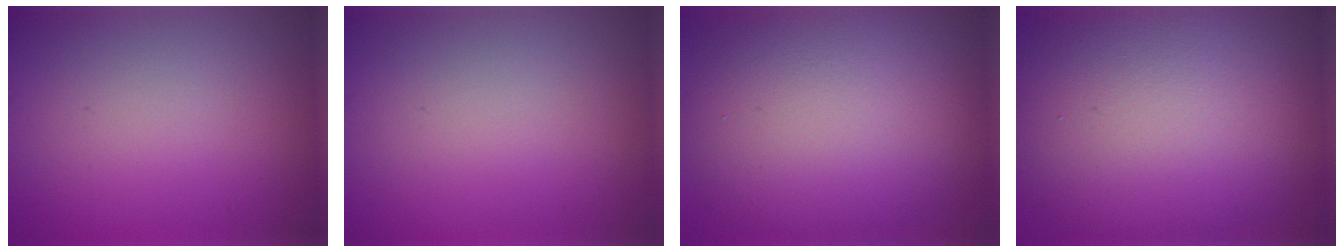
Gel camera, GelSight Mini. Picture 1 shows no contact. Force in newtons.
{"total": 0.0}
{"total": 12.4, "press": 12.4, "slide": 0.5}
{"total": 13.9, "press": 13.9, "slide": 0.7}